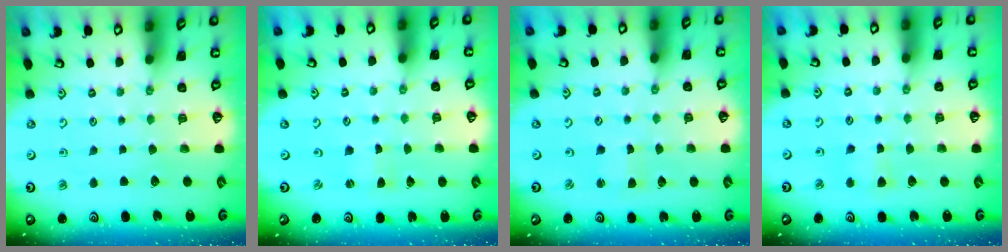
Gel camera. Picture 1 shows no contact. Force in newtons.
{"total": 0.7, "press": 0.6, "slide": 0.1}
{"total": 1.3, "press": 1.3, "slide": 0.3}
{"total": 3.2, "press": 3.2, "slide": 0.5}